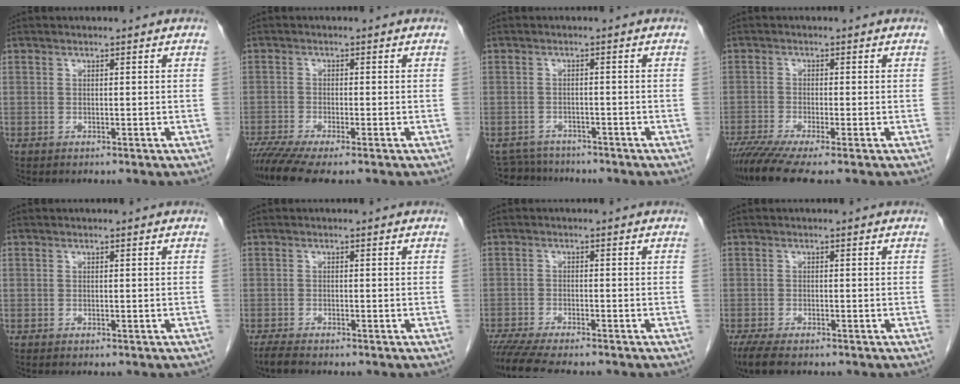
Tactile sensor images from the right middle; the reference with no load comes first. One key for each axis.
{"total": 6.4, "fx": -4.9, "fy": 0.3, "fz": 4.0, "tx": -0.071, "ty": -0.015, "tz": -0.087}
{"total": 4.8, "fx": -4.5, "fy": 1.5, "fz": -0.5, "tx": 0.007, "ty": -0.001, "tz": -0.073}
{"total": 7.3, "fx": -5.5, "fy": 0.0, "fz": 4.8, "tx": -0.084, "ty": -0.020, "tz": -0.097}
{"total": 1.3, "fx": -1.0, "fy": 0.4, "fz": 0.6, "tx": -0.012, "ty": -0.002, "tz": -0.009}
{"total": 2.5, "fx": -2.1, "fy": 0.4, "fz": 1.3, "tx": -0.031, "ty": -0.008, "tz": -0.036}
{"total": 9.8, "fx": -8.5, "fy": 1.2, "fz": 4.7, "tx": -0.071, "ty": -0.018, "tz": -0.133}
{"total": 5.1, "fx": -3.9, "fy": 1.4, "fz": 3.0, "tx": -0.057, "ty": -0.014, "tz": -0.060}